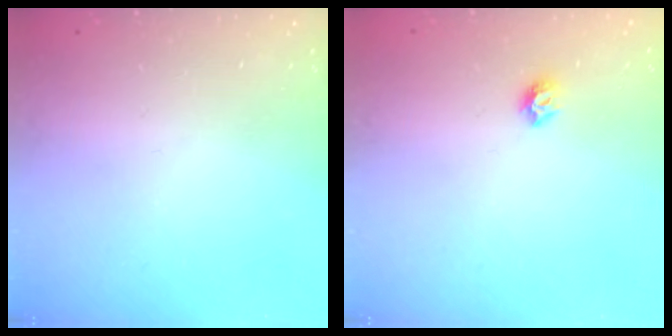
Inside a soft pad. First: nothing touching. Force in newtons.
{"total": 6.0, "press": 5.9, "slide": 0.7}